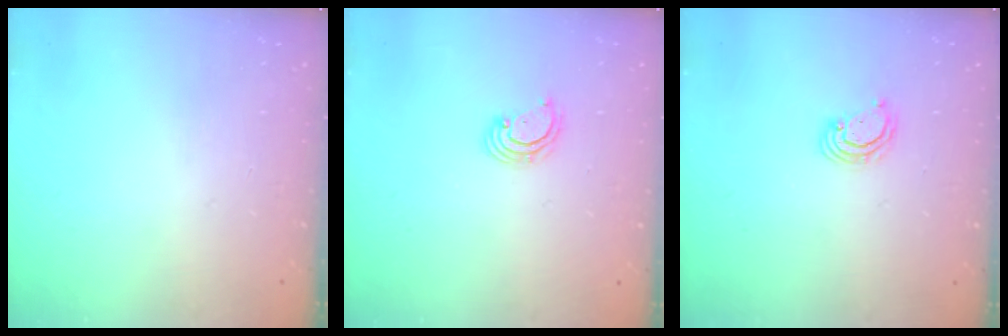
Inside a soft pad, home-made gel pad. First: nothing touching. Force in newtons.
{"total": 2.6, "press": 2.6, "slide": 0.2}
{"total": 3.0, "press": 2.9, "slide": 0.3}